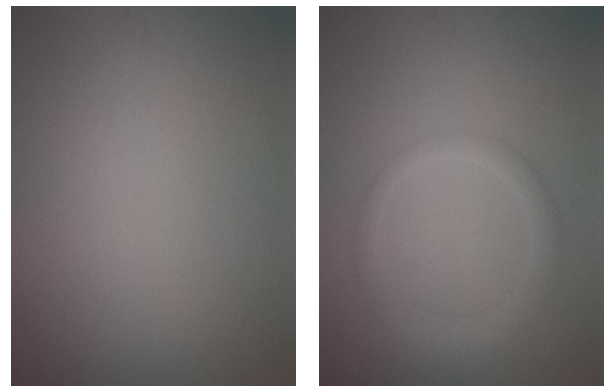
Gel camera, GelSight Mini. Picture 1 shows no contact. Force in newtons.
{"total": 2.6, "press": 2.6, "slide": 0.0}